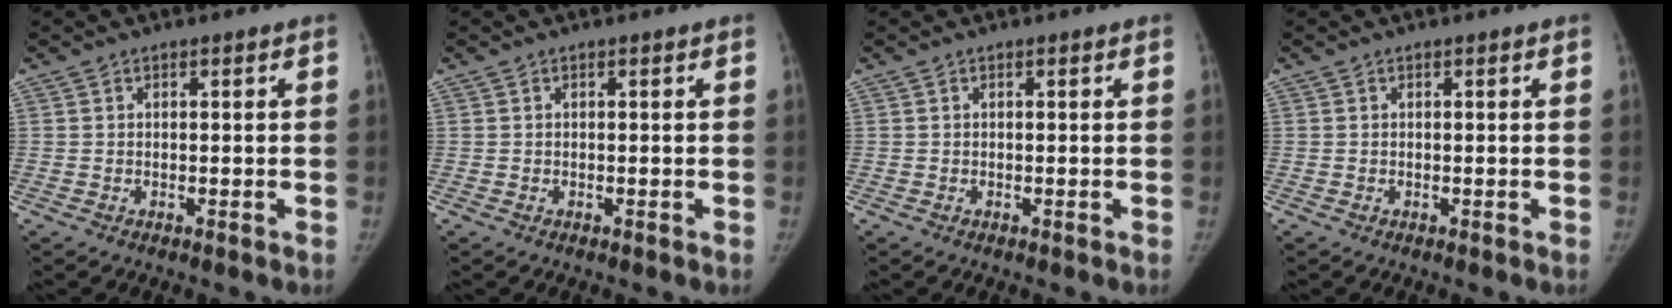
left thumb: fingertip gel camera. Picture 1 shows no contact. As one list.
[{"total": 0.0}, {"total": 0.0}, {"total": 0.0}]